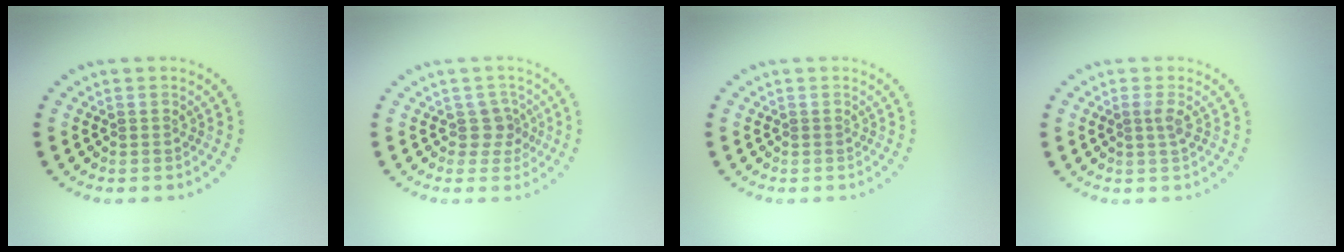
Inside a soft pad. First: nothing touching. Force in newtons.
{"total": 2.0, "press": 1.5, "slide": 1.3}
{"total": 0.0}
{"total": 1.2, "press": 0.9, "slide": 0.8}